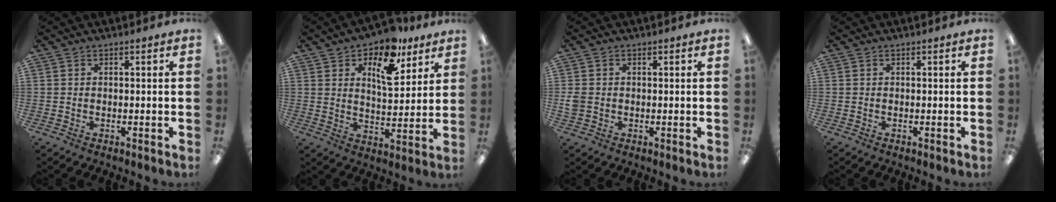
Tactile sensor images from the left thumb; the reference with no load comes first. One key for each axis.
{"total": 12.5, "fx": 7.7, "fy": 6.1, "fz": 7.7, "tx": -0.107, "ty": -0.034, "tz": 0.129}
{"total": 2.5, "fx": -0.2, "fy": 2.3, "fz": 1.1, "tx": -0.010, "ty": 0.002, "tz": -0.005}
{"total": 0.0}